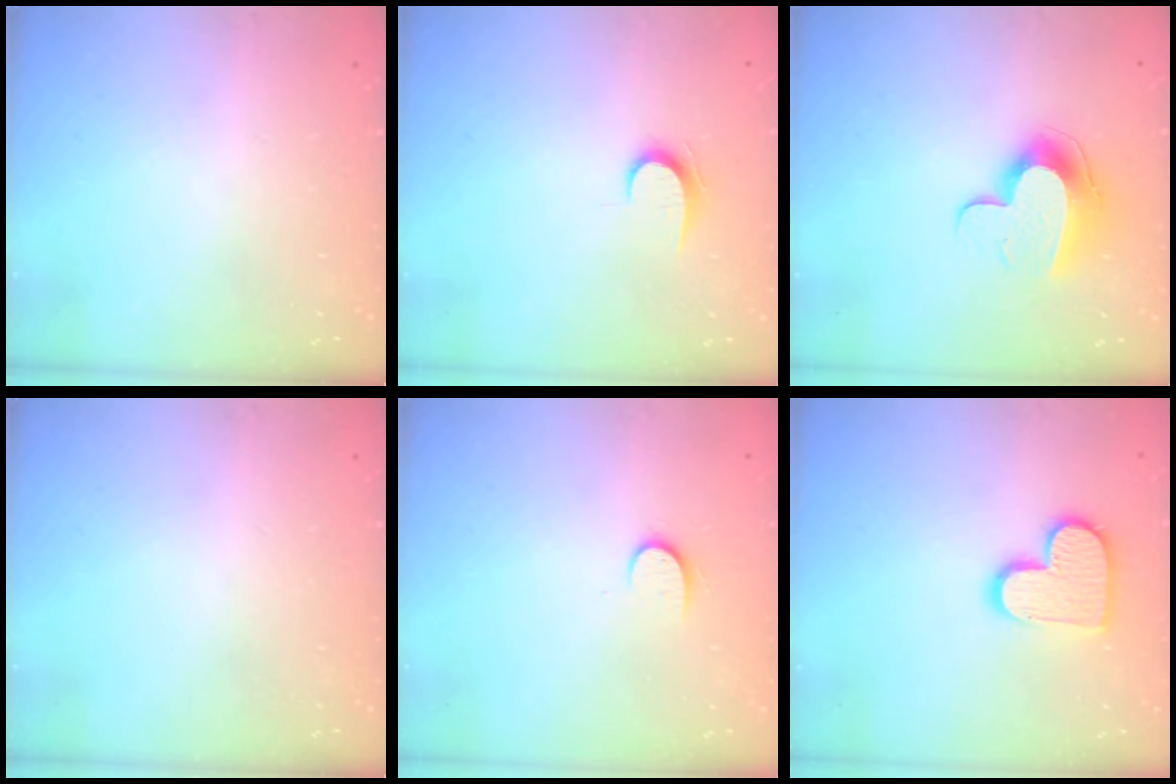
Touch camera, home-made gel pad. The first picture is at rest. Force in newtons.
{"total": 6.2, "press": 6.2, "slide": 0.7}
{"total": 12.2, "press": 12.2, "slide": 0.9}
{"total": 0.0}
{"total": 6.3, "press": 6.3, "slide": 0.6}
{"total": 13.1, "press": 13.1, "slide": 0.8}